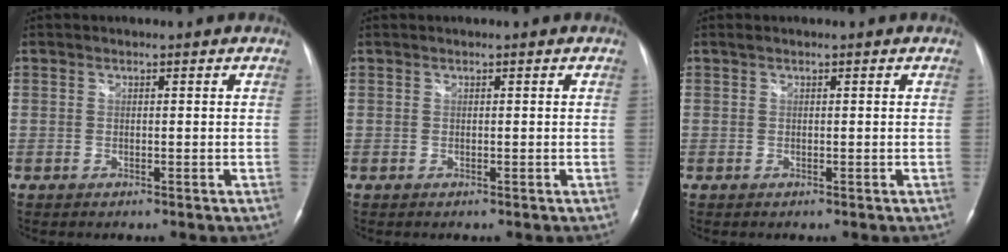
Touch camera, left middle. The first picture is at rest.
{"total": 0.0}
{"total": 0.0}